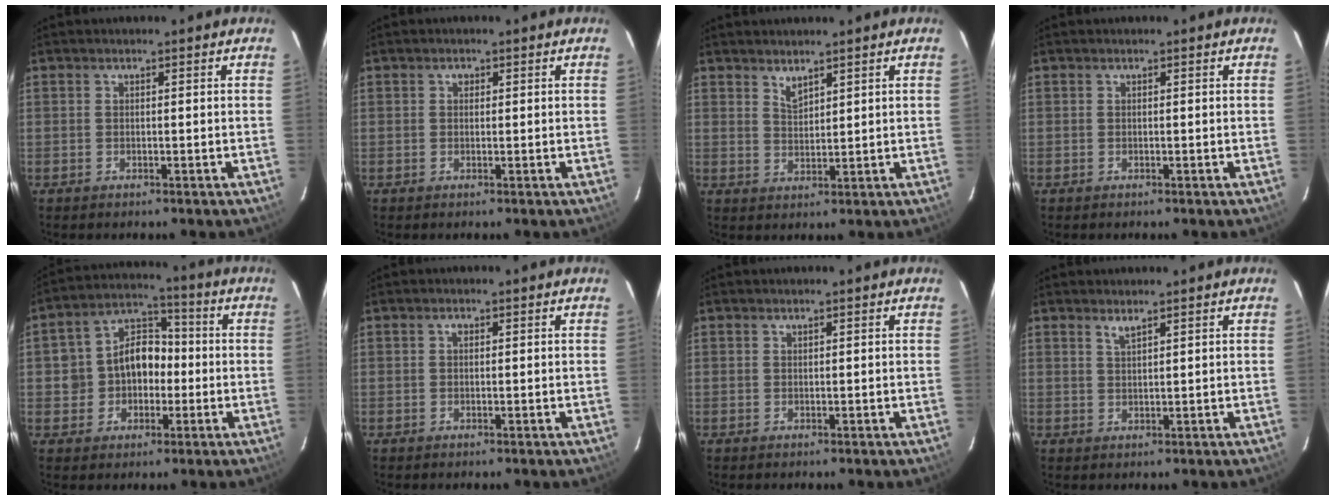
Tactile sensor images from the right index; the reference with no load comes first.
{"total": 0.8, "force": [0.2, 0.8, 0.3], "torque": [-0.002, 0.005, 0.002]}
{"total": 2.6, "force": [2.3, 0.7, 1.1], "torque": [-0.018, 0.000, 0.041]}
{"total": 0.0}
{"total": 9.3, "force": [-1.2, 7.9, 4.6], "torque": [-0.093, 0.039, -0.015]}
{"total": 0.6, "force": [0.2, 0.5, 0.4], "torque": [-0.007, 0.004, 0.002]}
{"total": 0.0}
{"total": 1.5, "force": [1.3, 0.1, 0.9], "torque": [-0.016, 0.000, 0.022]}